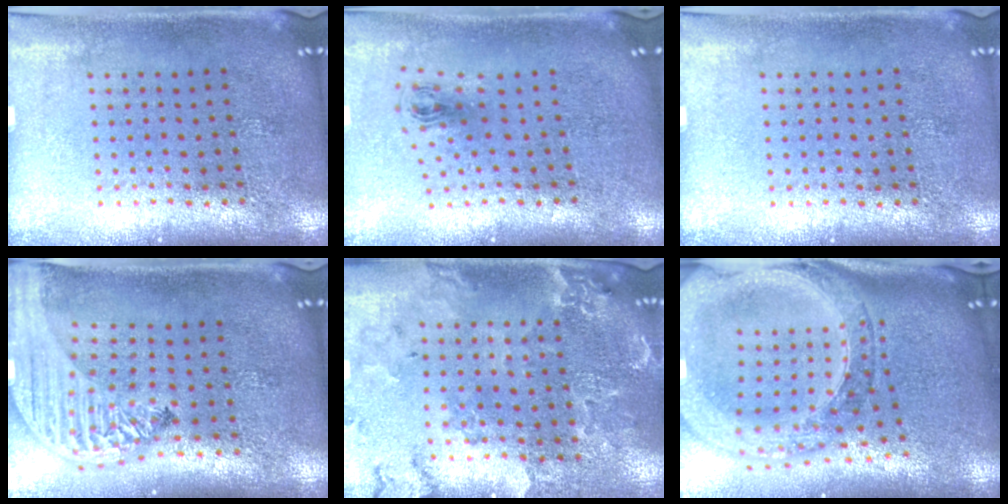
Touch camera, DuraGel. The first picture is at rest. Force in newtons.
{"total": 0.9, "press": 0.4, "slide": 0.8}
{"total": 0.0}
{"total": 3.0, "press": 2.4, "slide": 1.9}
{"total": 0.5, "press": 0.5, "slide": 0.2}
{"total": 3.7, "press": 2.9, "slide": 2.2}